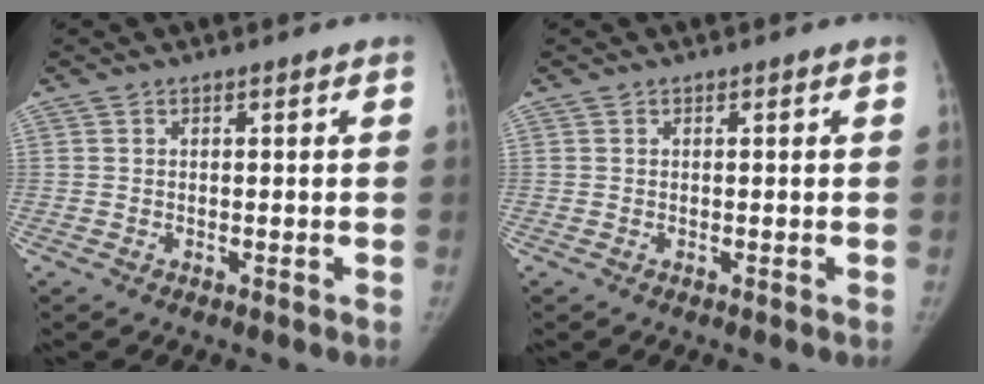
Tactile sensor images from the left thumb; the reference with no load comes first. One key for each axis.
{"total": 0.0}